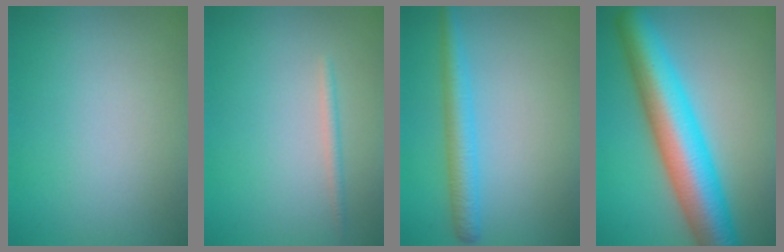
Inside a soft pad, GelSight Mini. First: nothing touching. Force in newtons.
{"total": 1.0, "press": 1.0, "slide": 0.0}
{"total": 3.2, "press": 3.2, "slide": 0.1}
{"total": 10.1, "press": 10.1, "slide": 0.2}